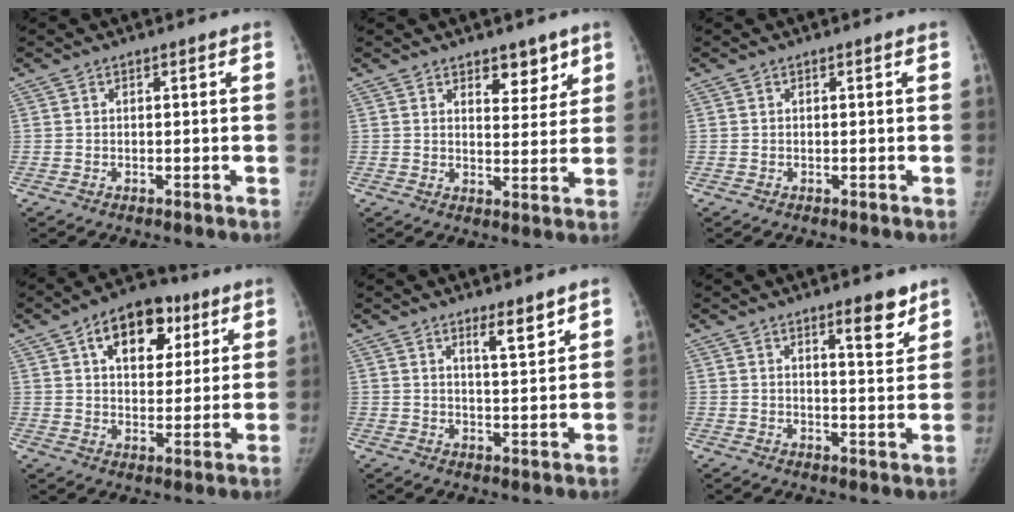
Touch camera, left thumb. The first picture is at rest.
{"total": 5.9, "force": [3.9, 3.2, 3.1], "torque": [-0.008, -0.026, 0.056]}
{"total": 0.0}
{"total": 14.3, "force": [6.5, 8.9, 9.1], "torque": [-0.089, -0.006, 0.099]}
{"total": 4.6, "force": [3.4, 0.9, 3.0], "torque": [-0.040, -0.030, 0.054]}
{"total": 6.4, "force": [4.4, 1.7, 4.3], "torque": [-0.044, -0.033, 0.061]}